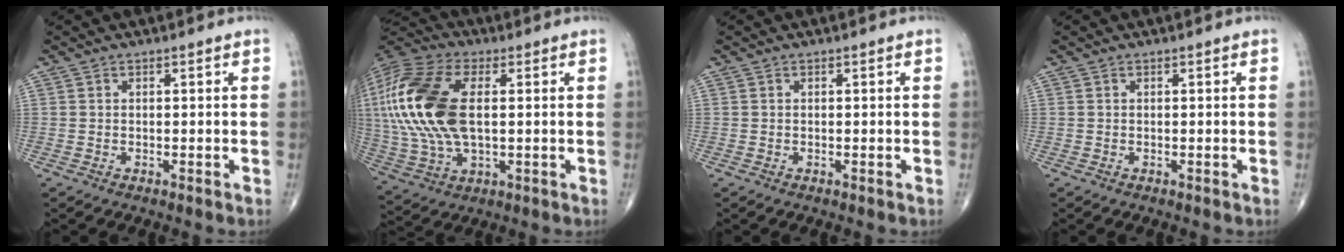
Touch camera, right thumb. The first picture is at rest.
{"total": 23.8, "force": [2.9, 12.5, 20.1], "torque": [-0.463, 0.004, 0.051]}
{"total": 0.0}
{"total": 0.0}